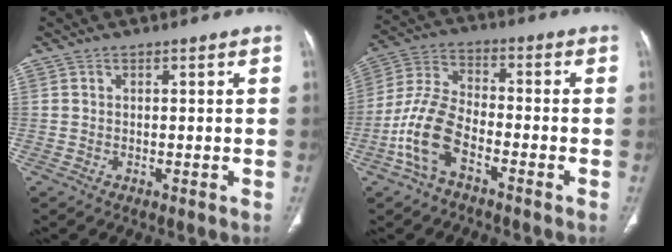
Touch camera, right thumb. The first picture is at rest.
{"total": 10.6, "force": [-4.9, 5.3, 7.8], "torque": [-0.168, 0.034, -0.100]}